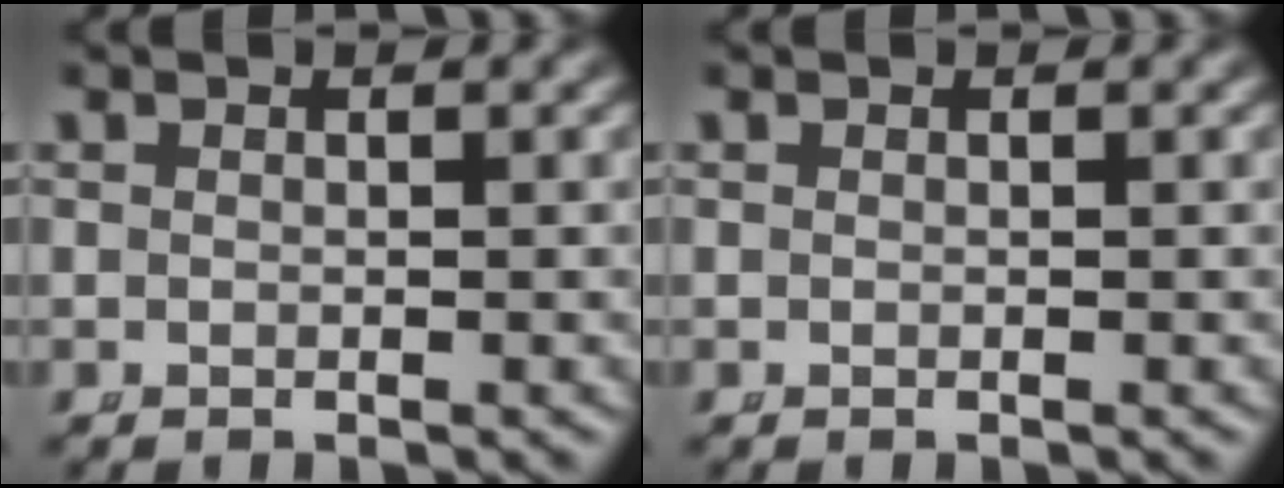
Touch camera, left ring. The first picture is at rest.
{"total": 0.0}